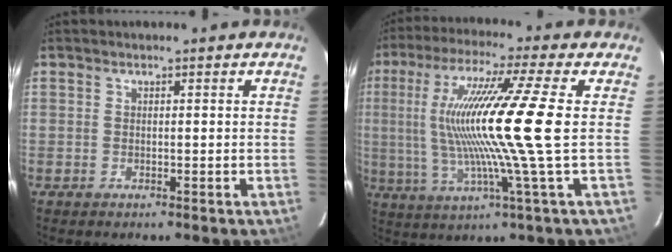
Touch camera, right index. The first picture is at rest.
{"total": 17.3, "force": [0.7, -1.7, 17.2], "torque": [-0.320, -0.006, 0.015]}